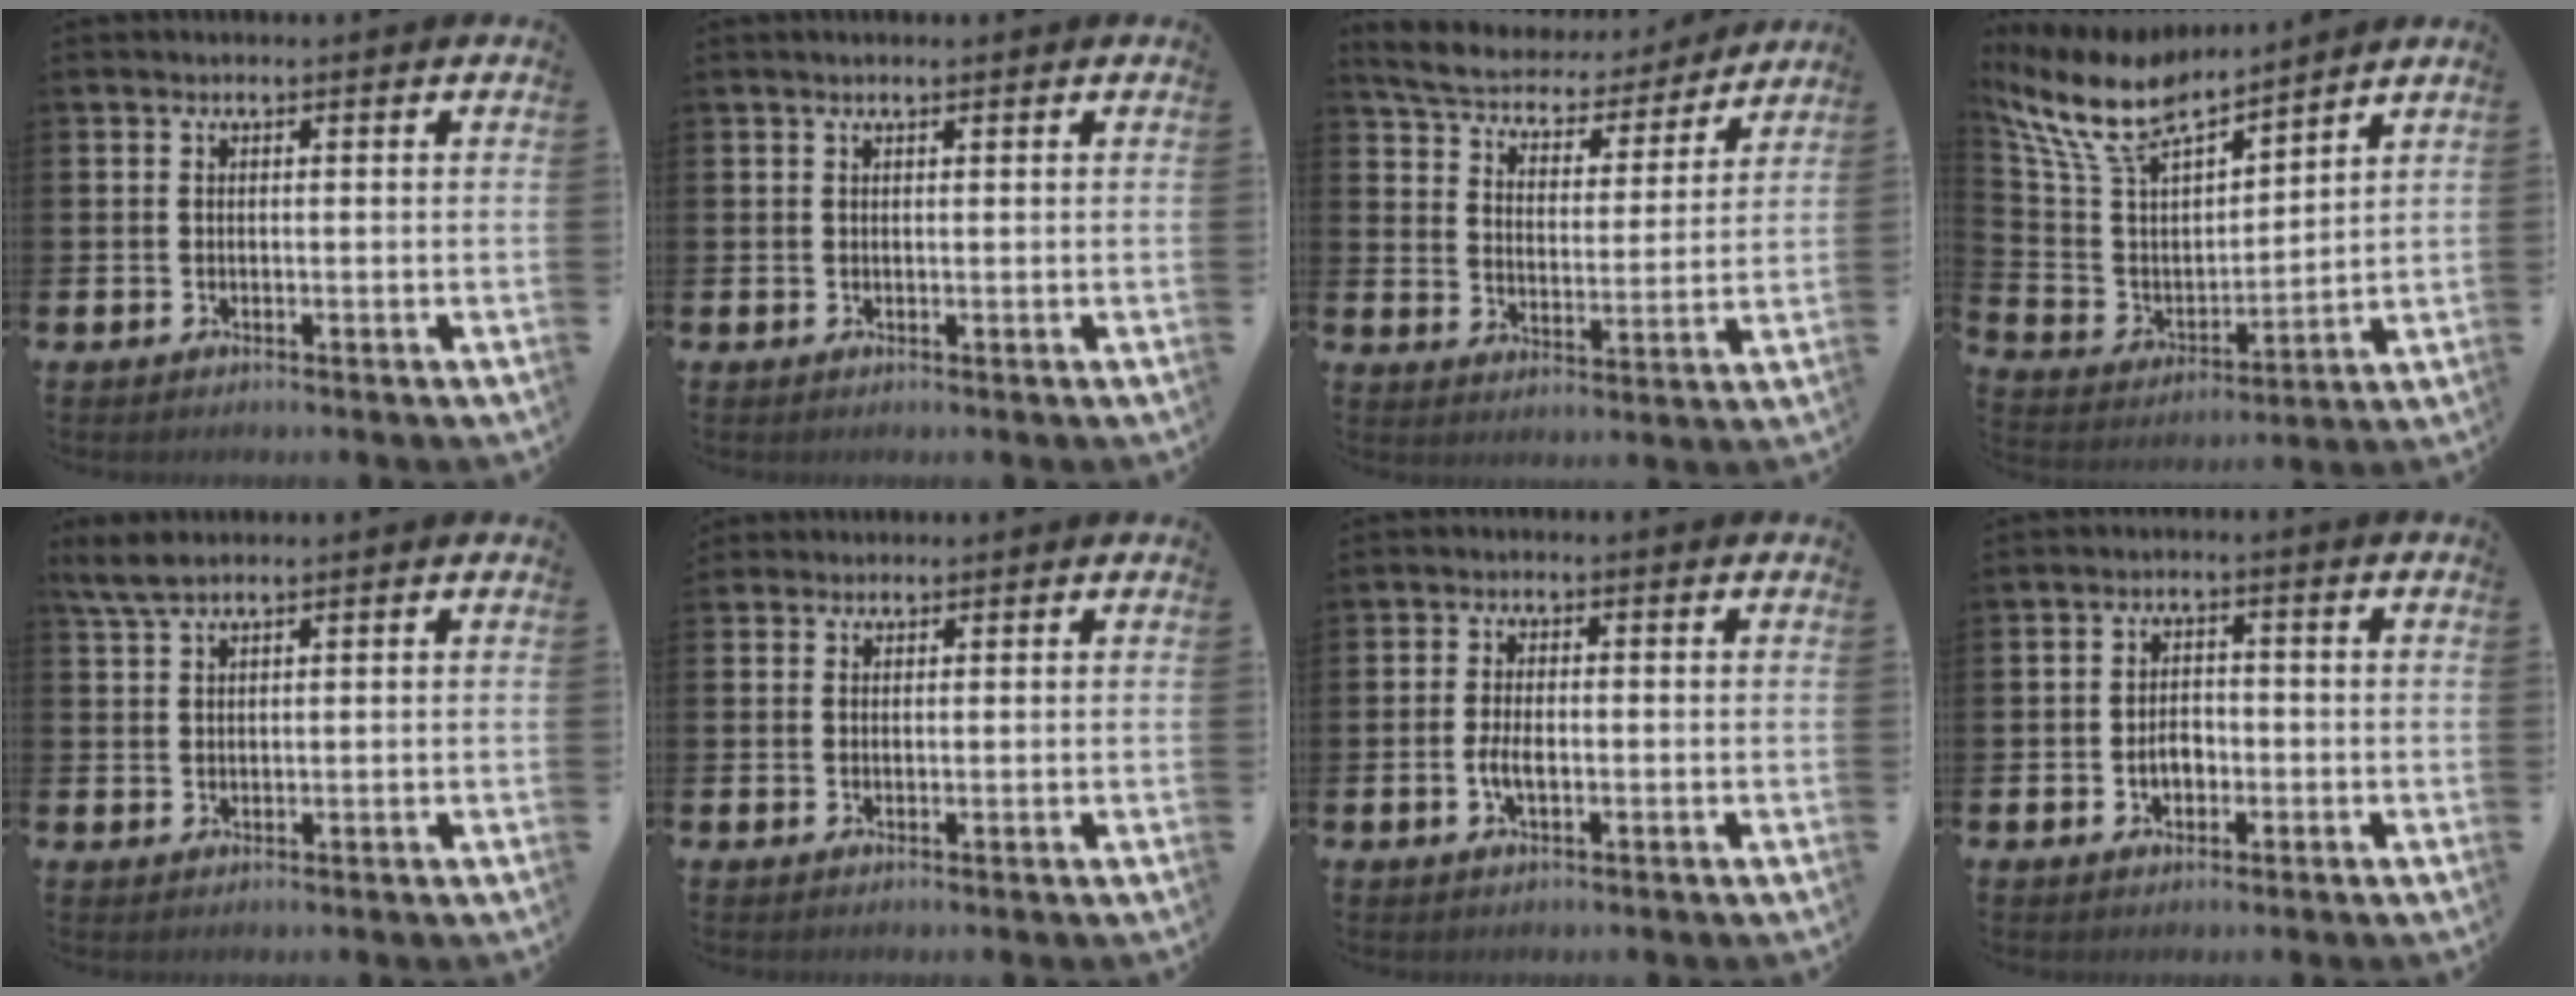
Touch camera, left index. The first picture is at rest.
{"total": 0.8, "force": [0.7, 0.1, 0.5], "torque": [-0.007, 0.001, 0.012]}
{"total": 5.9, "force": [5.6, 1.6, 1.2], "torque": [-0.057, -0.040, 0.093]}
{"total": 10.4, "force": [9.0, 3.1, 4.1], "torque": [-0.129, -0.053, 0.160]}
{"total": 3.3, "force": [2.7, 0.9, 1.8], "torque": [-0.039, -0.001, 0.049]}
{"total": 1.5, "force": [1.4, 0.6, -0.1], "torque": [0.008, 0.001, 0.025]}
{"total": 2.7, "force": [-0.6, 1.2, 2.3], "torque": [-0.042, 0.002, -0.011]}
{"total": 3.0, "force": [-0.8, 2.1, 2.0], "torque": [-0.021, -0.005, -0.021]}